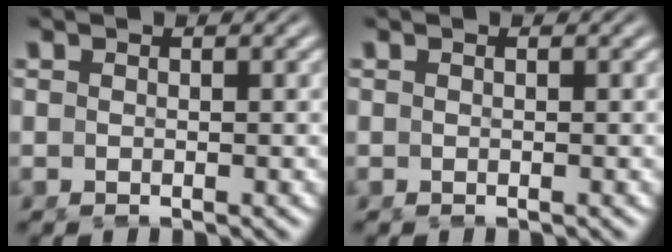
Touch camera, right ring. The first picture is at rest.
{"total": 0.0}